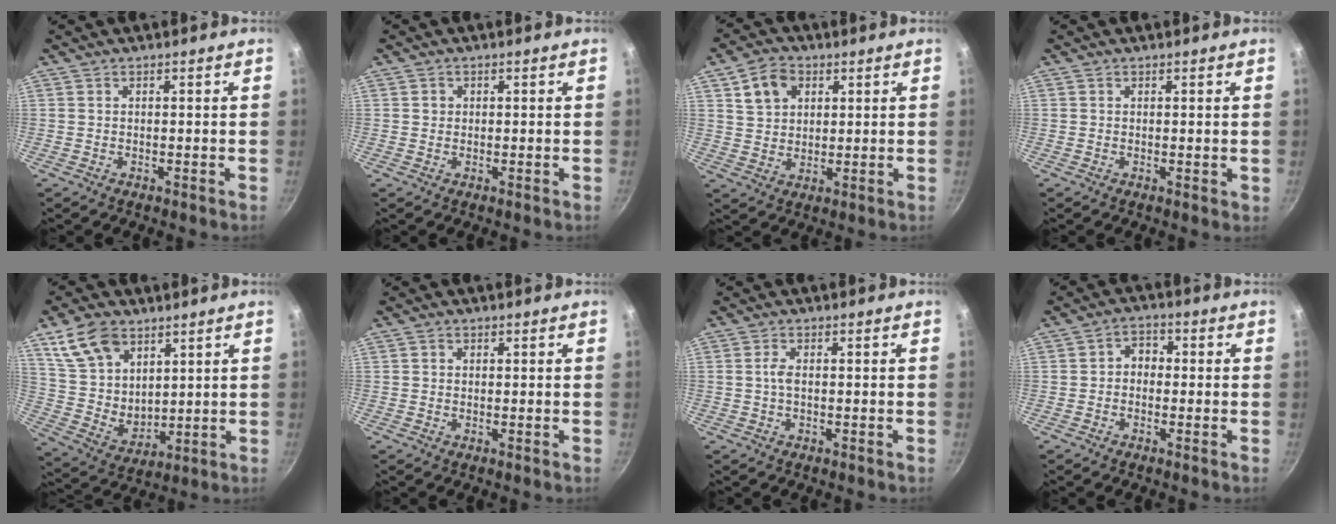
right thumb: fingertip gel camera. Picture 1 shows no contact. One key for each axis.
{"total": 1.1, "fx": 0.2, "fy": 1.1, "fz": 0.3, "tx": 0.002, "ty": 0.001, "tz": 0.001}
{"total": 7.8, "fx": 3.1, "fy": 6.0, "fz": 4.0, "tx": -0.053, "ty": 0.002, "tz": 0.053}
{"total": 0.7, "fx": 0.3, "fy": 0.4, "fz": 0.5, "tx": -0.003, "ty": -0.004, "tz": 0.002}
{"total": 13.4, "fx": 7.3, "fy": 8.6, "fz": 7.2, "tx": -0.106, "ty": -0.034, "tz": 0.156}
{"total": 0.9, "fx": 0.2, "fy": 0.9, "fz": 0.3, "tx": -0.002, "ty": 0.001, "tz": 0.000}
{"total": 1.8, "fx": -0.1, "fy": 0.8, "fz": 1.6, "tx": -0.037, "ty": 0.006, "tz": -0.005}
{"total": 3.7, "fx": -0.4, "fy": 3.0, "fz": 2.1, "tx": -0.014, "ty": 0.015, "tz": -0.017}